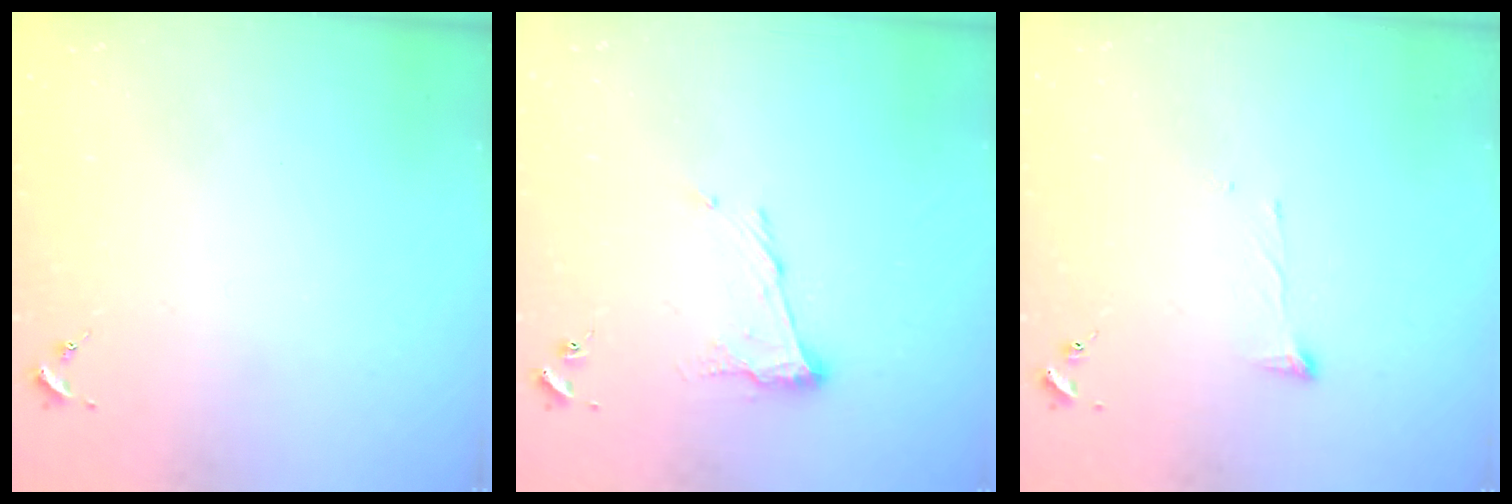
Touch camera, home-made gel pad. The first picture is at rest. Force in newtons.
{"total": 9.4, "press": 9.4, "slide": 0.2}
{"total": 3.6, "press": 3.6, "slide": 0.6}